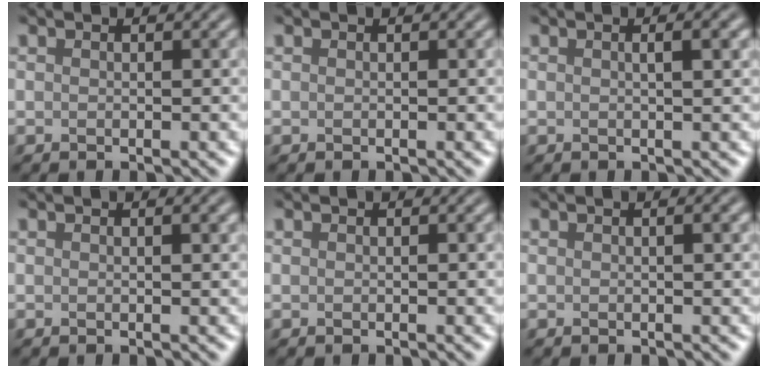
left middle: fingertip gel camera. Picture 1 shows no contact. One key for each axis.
{"total": 0.0}
{"total": 2.5, "fx": 0.7, "fy": 0.8, "fz": 2.2, "tx": -0.019, "ty": 0.002, "tz": -0.002}
{"total": 1.0, "fx": 0.4, "fy": 0.2, "fz": 0.9, "tx": -0.009, "ty": 0.002, "tz": 0.004}
{"total": 0.0}
{"total": 1.2, "fx": 0.3, "fy": 0.3, "fz": 1.1, "tx": -0.014, "ty": 0.003, "tz": 0.001}